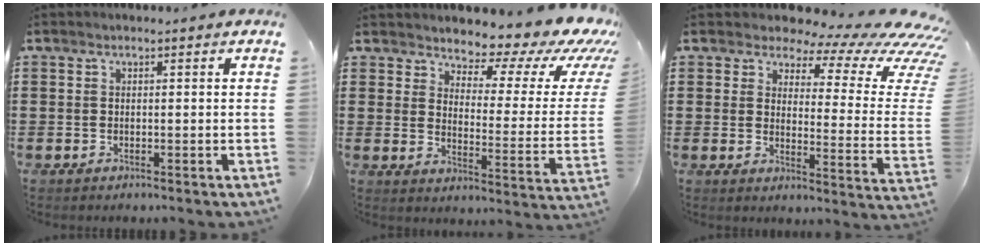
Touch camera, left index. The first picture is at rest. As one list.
[{"total": 6.3, "force": [5.4, 2.1, 2.6], "torque": [-0.048, -0.049, 0.086]}, {"total": 7.3, "force": [5.4, 2.5, 4.2], "torque": [-0.082, -0.045, 0.092]}]